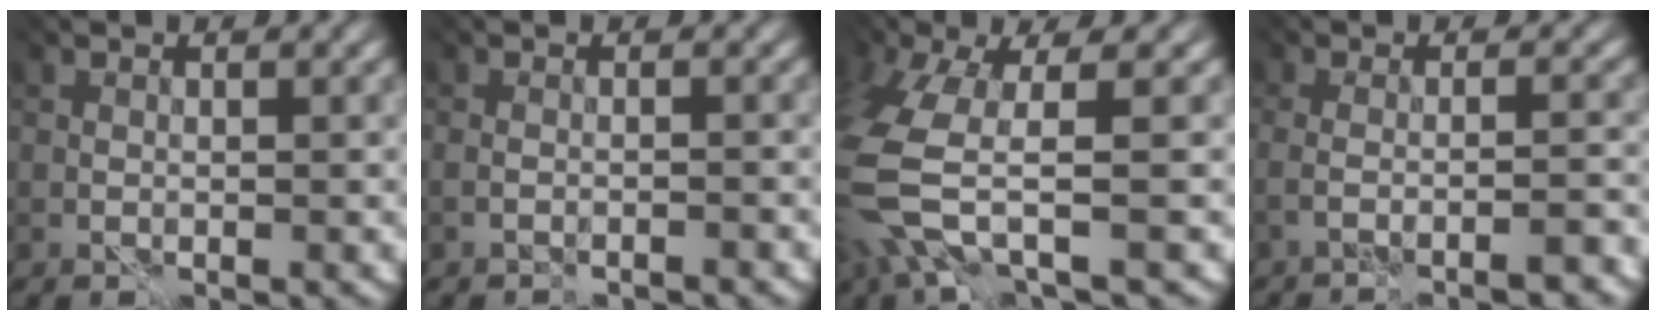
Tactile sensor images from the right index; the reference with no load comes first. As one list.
[{"total": 1.6, "force": [-1.5, -0.1, 0.5], "torque": [-0.011, 0.003, -0.026]}, {"total": 7.3, "force": [-2.7, 2.6, 6.2], "torque": [-0.176, -0.014, -0.056]}, {"total": 3.4, "force": [-2.1, 0.1, 2.6], "torque": [-0.035, -0.006, -0.038]}]